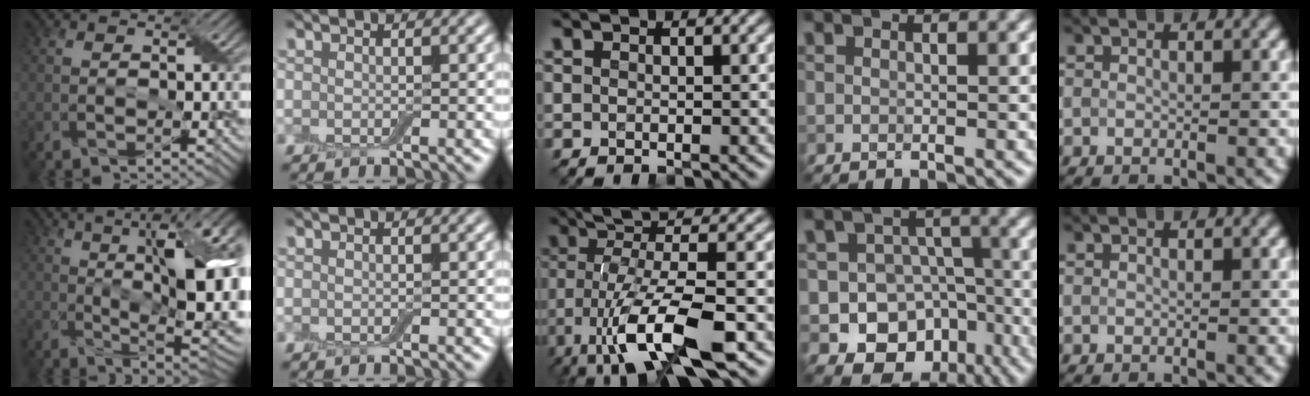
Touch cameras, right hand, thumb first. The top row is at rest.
{"thumb": {"total": 18.0, "force": [4.0, 6.1, 16.4], "torque": [-0.233, 0.037, 0.065]}, "middle": {"total": 10.4, "force": [-3.1, 2.8, 9.5], "torque": [-0.164, 0.006, -0.059]}, "ring": {"total": 12.5, "force": [-5.6, 10.5, 3.8], "torque": [-0.039, -0.009, -0.093]}}